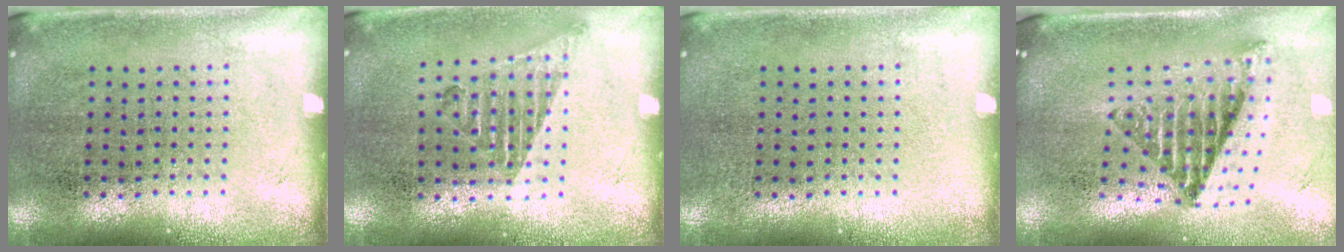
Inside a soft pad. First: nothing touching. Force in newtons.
{"total": 1.0, "press": 0.9, "slide": 0.4}
{"total": 0.0}
{"total": 1.5, "press": 1.3, "slide": 0.9}